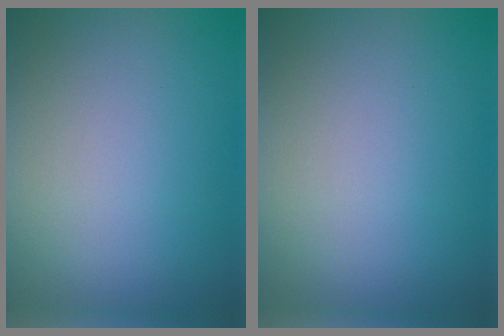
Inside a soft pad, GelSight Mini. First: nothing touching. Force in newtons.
{"total": 0.0}